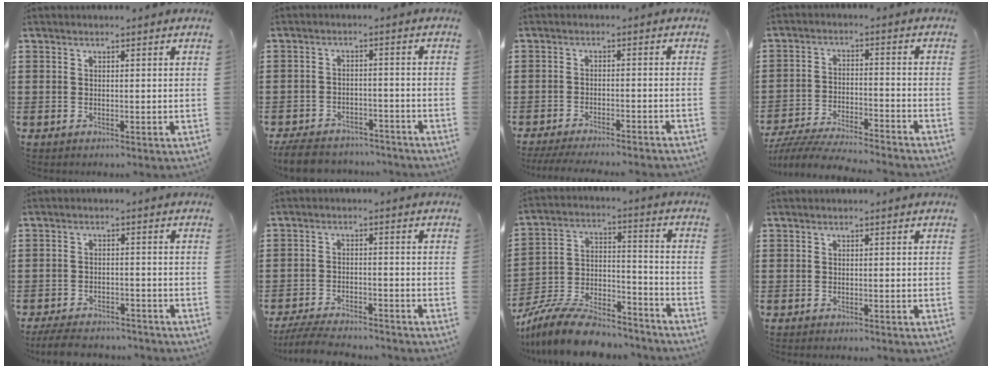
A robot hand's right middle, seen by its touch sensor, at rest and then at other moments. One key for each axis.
{"total": 5.2, "fx": -5.0, "fy": 1.0, "fz": 1.0, "tx": -0.027, "ty": 0.008, "tz": -0.103}
{"total": 3.5, "fx": -3.3, "fy": -0.1, "fz": 1.0, "tx": -0.022, "ty": -0.004, "tz": -0.067}
{"total": 6.1, "fx": -5.9, "fy": 0.3, "fz": 1.5, "tx": -0.033, "ty": -0.002, "tz": -0.117}
{"total": 4.5, "fx": -4.3, "fy": 0.8, "fz": 0.9, "tx": -0.021, "ty": 0.005, "tz": -0.088}
{"total": 4.8, "fx": -4.6, "fy": 0.5, "fz": 1.3, "tx": -0.033, "ty": -0.003, "tz": -0.095}
{"total": 11.7, "fx": -10.6, "fy": 2.3, "fz": 4.4, "tx": -0.085, "ty": 0.028, "tz": -0.211}
{"total": 0.6, "fx": -0.6, "fy": 0.0, "fz": 0.0, "tx": -0.001, "ty": 0.000, "tz": -0.013}